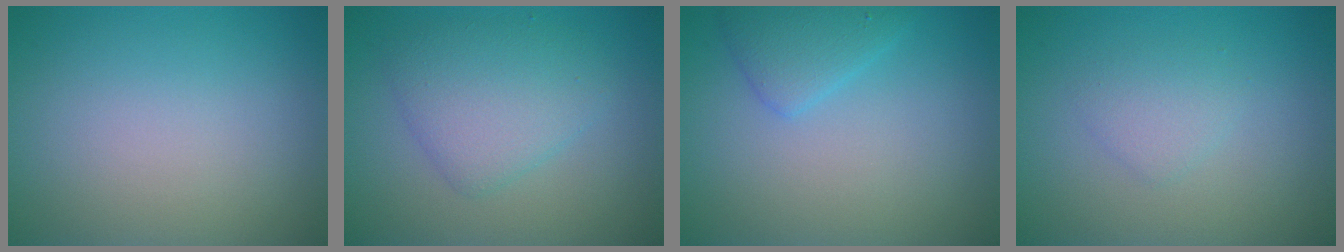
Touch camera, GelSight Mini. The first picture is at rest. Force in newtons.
{"total": 4.0, "press": 4.0, "slide": 0.1}
{"total": 2.4, "press": 2.4, "slide": 0.1}
{"total": 1.5, "press": 1.5, "slide": 0.0}